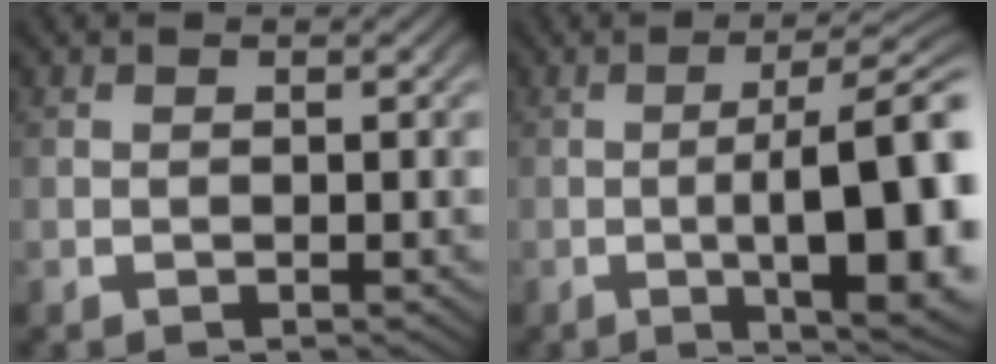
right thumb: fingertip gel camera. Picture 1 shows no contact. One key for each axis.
{"total": 12.1, "fx": -1.6, "fy": 4.5, "fz": 11.1, "tx": -0.168, "ty": -0.027, "tz": -0.006}